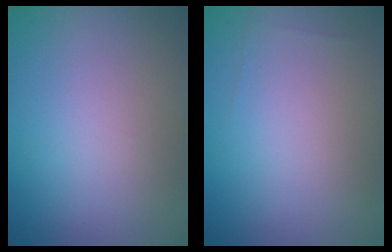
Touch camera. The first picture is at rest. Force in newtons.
{"total": 0.0}